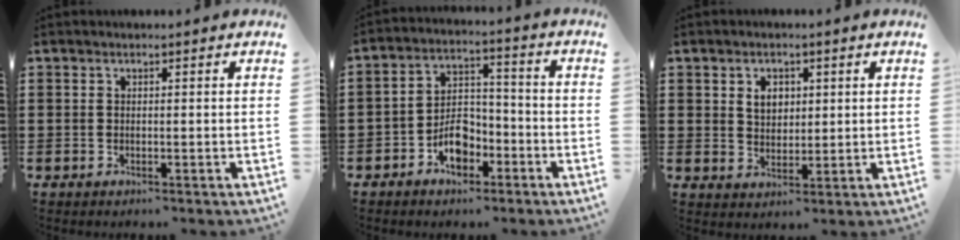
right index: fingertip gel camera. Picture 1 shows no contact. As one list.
[{"total": 6.6, "force": [-3.6, 4.0, 3.8], "torque": [-0.061, 0.012, -0.066]}, {"total": 3.6, "force": [1.2, 2.7, 2.1], "torque": [-0.051, 0.012, 0.019]}]